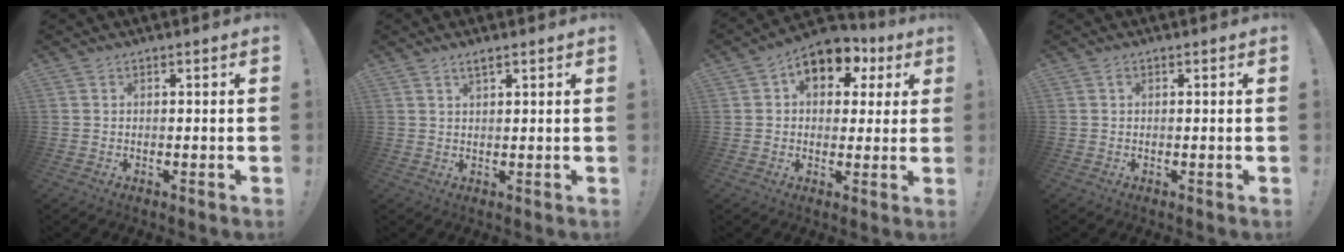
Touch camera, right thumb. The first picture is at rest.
{"total": 2.2, "force": [1.5, 0.5, 1.6], "torque": [-0.025, -0.004, 0.026]}
{"total": 8.9, "force": [3.4, 6.8, 4.7], "torque": [-0.055, -0.012, 0.066]}
{"total": 0.6, "force": [0.0, 0.3, 0.4], "torque": [-0.009, 0.004, -0.001]}